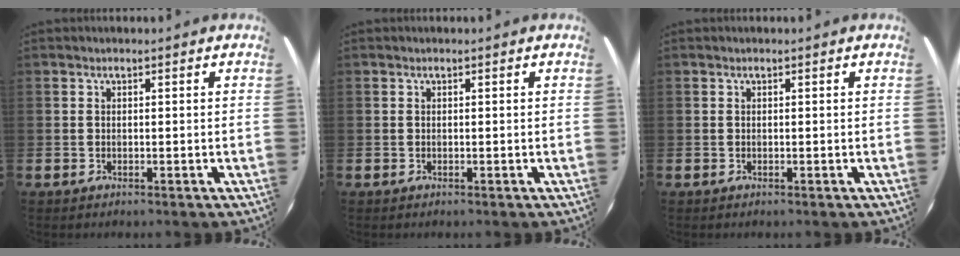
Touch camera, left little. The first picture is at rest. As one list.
[{"total": 0.0}, {"total": 0.0}]